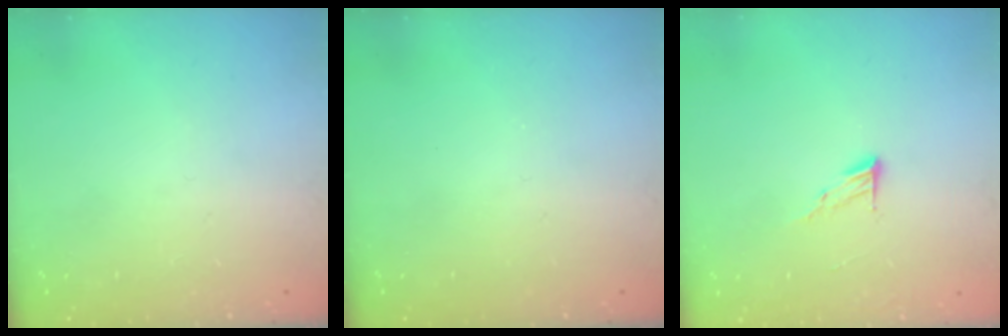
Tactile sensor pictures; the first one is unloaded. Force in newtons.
{"total": 0.0}
{"total": 5.0, "press": 4.9, "slide": 0.5}